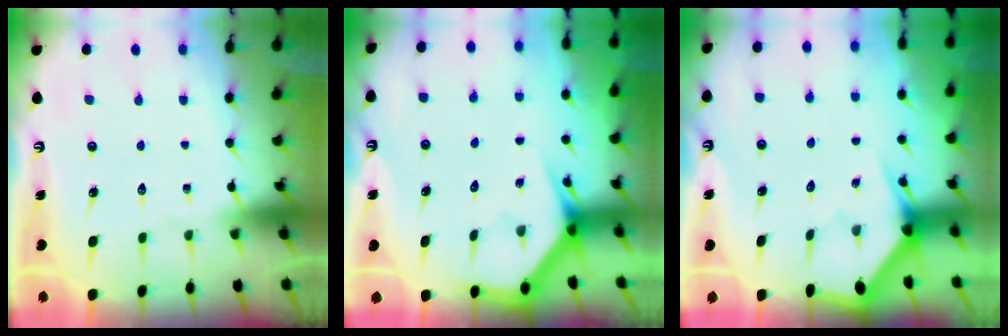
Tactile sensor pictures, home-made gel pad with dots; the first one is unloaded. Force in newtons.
{"total": 3.4, "press": 3.4, "slide": 0.3}
{"total": 3.0, "press": 3.0, "slide": 0.1}